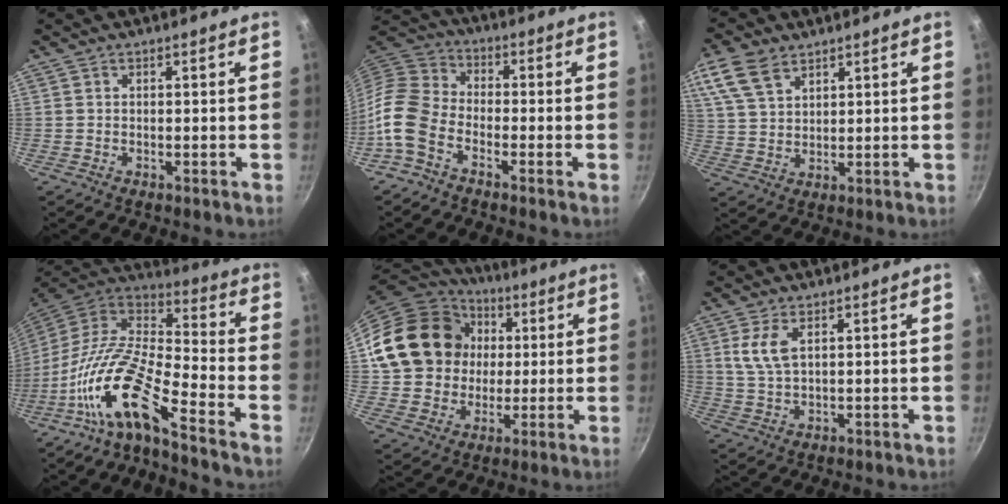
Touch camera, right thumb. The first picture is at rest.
{"total": 9.9, "force": [-4.8, 6.1, 6.2], "torque": [-0.126, 0.046, -0.121]}
{"total": 10.2, "force": [6.1, 5.9, 5.6], "torque": [-0.107, -0.008, 0.125]}
{"total": 15.5, "force": [-9.2, 3.6, 12.0], "torque": [-0.231, 0.068, -0.199]}
{"total": 20.3, "force": [3.4, 17.3, 9.9], "torque": [-0.165, 0.024, 0.066]}
{"total": 5.4, "force": [2.2, 2.2, 4.4], "torque": [-0.089, -0.010, 0.046]}